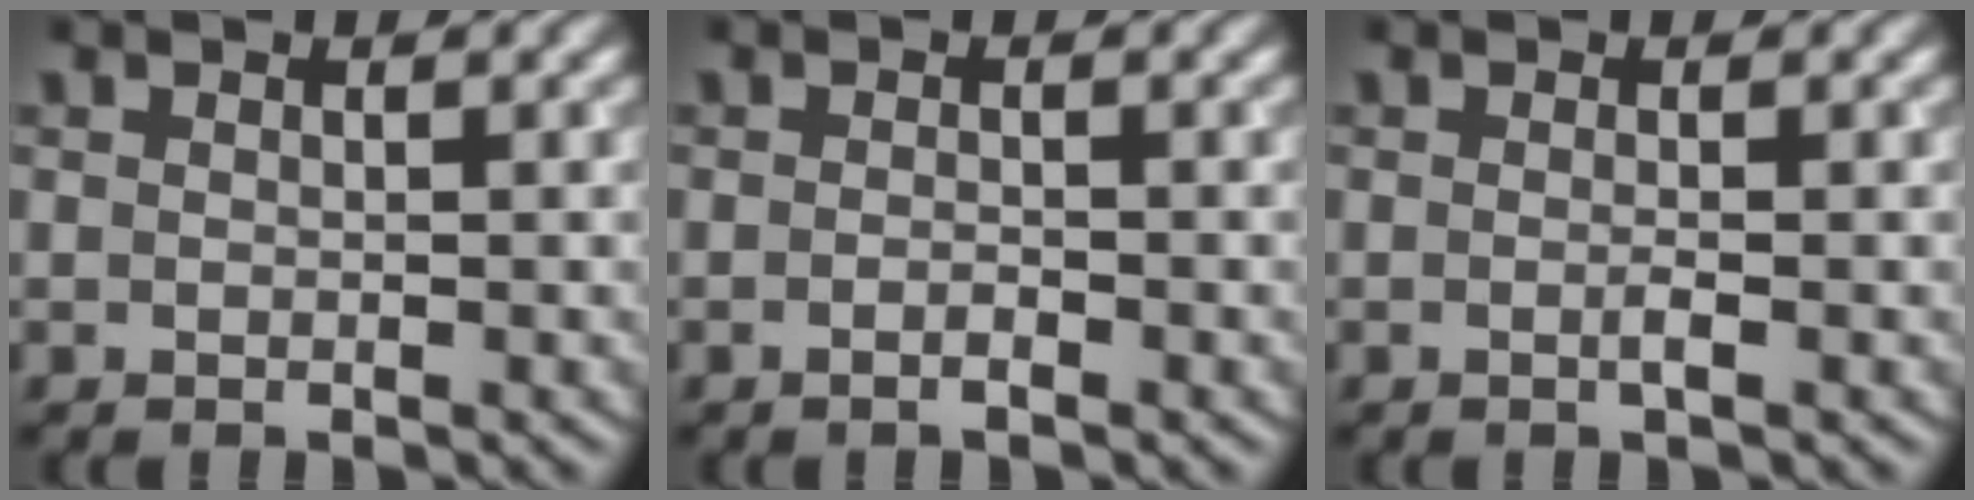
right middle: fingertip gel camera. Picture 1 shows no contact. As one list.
[{"total": 0.9, "force": [-0.5, 0.2, 0.7], "torque": [-0.013, 0.000, -0.009]}, {"total": 0.8, "force": [-0.2, 0.1, 0.8], "torque": [-0.016, -0.001, -0.006]}]